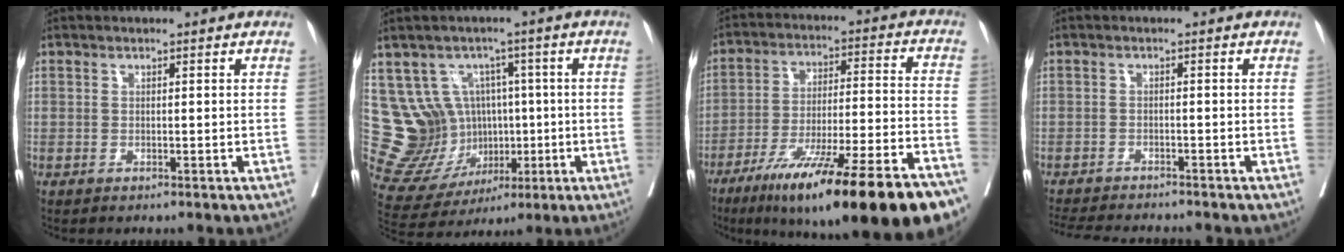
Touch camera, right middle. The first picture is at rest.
{"total": 10.9, "force": [0.7, 10.5, 3.0], "torque": [-0.053, 0.043, 0.042]}
{"total": 27.9, "force": [-19.3, 2.5, 20.0], "torque": [-0.233, -0.019, -0.302]}
{"total": 9.4, "force": [-8.8, 1.0, 3.2], "torque": [-0.045, -0.010, -0.128]}